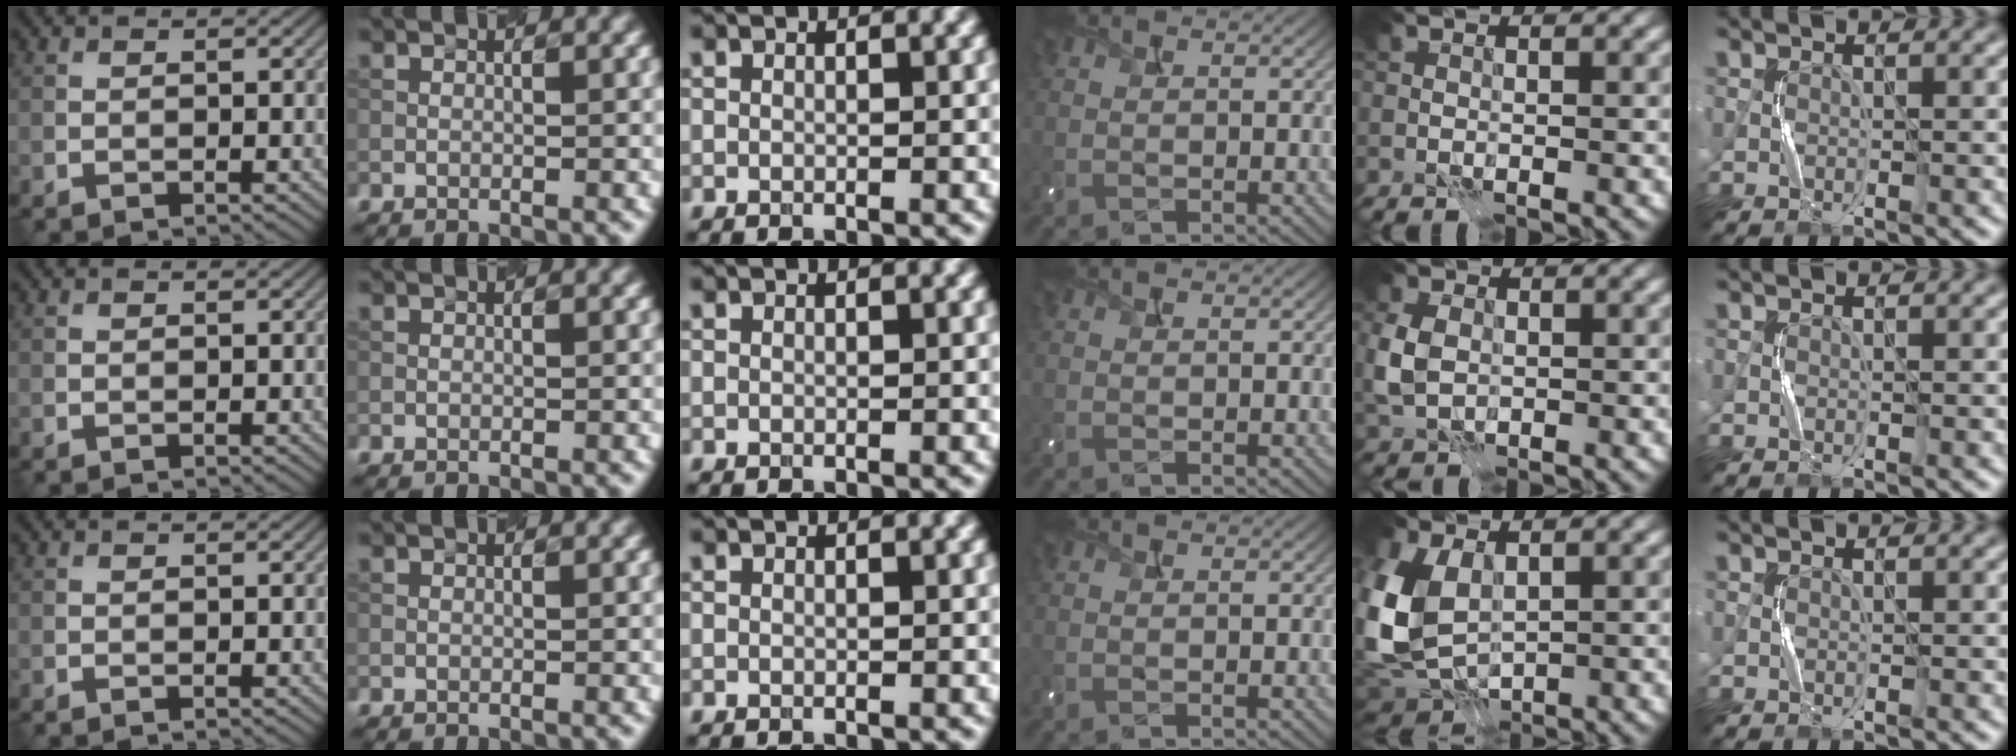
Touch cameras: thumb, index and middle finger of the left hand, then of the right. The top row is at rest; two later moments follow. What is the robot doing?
{"motion": "press", "object": "camera"}